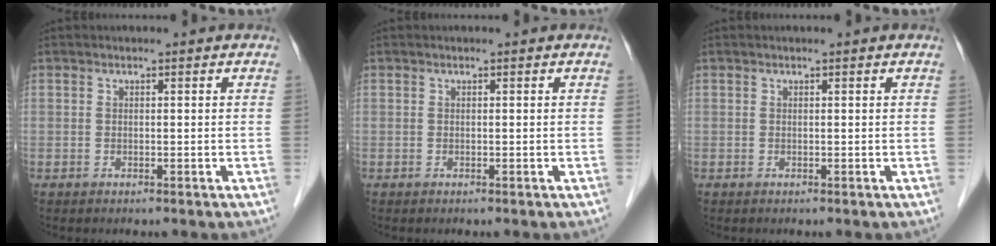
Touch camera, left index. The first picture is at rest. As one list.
[{"total": 0.0}, {"total": 0.0}]